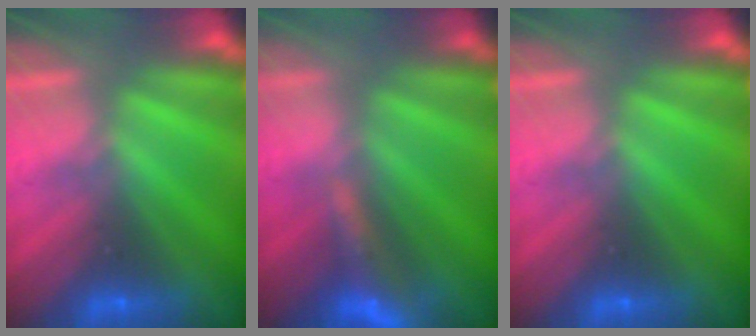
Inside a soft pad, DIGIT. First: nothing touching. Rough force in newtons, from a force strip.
{"total": 9.7}
{"total": 0.0}